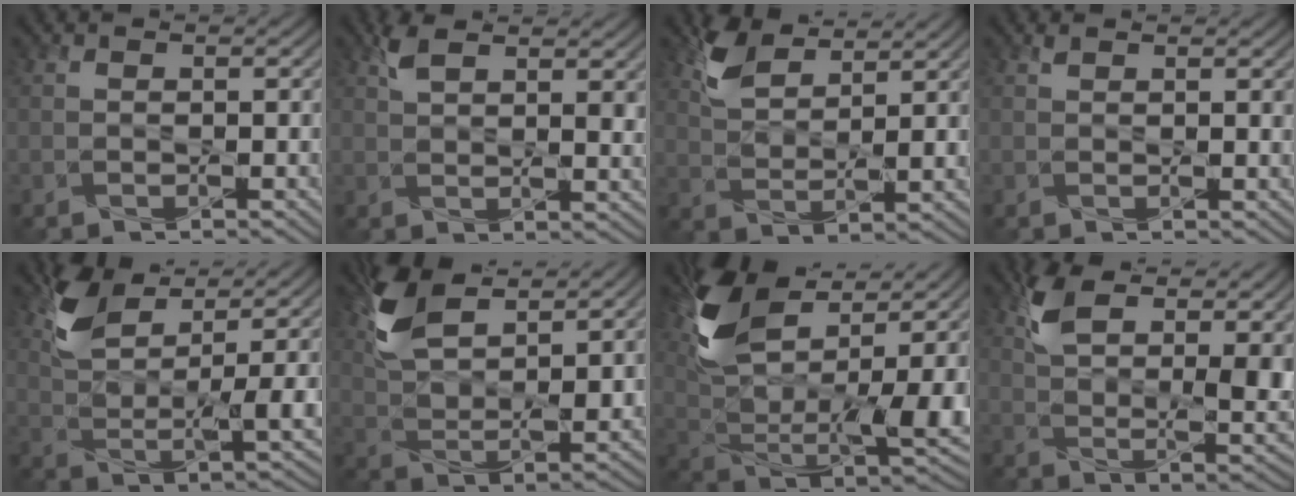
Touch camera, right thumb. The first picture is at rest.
{"total": 5.8, "force": [3.0, 2.0, 4.6], "torque": [-0.087, 0.003, 0.060]}
{"total": 6.4, "force": [4.6, 2.2, 3.9], "torque": [-0.094, 0.000, 0.098]}
{"total": 1.2, "force": [0.9, 0.2, 0.8], "torque": [-0.015, -0.001, 0.018]}
{"total": 9.7, "force": [5.4, 3.3, 7.3], "torque": [-0.152, -0.003, 0.111]}
{"total": 11.2, "force": [6.9, 4.3, 7.7], "torque": [-0.176, 0.002, 0.141]}
{"total": 16.1, "force": [6.8, 8.1, 12.2], "torque": [-0.264, 0.011, 0.129]}
{"total": 14.8, "force": [6.6, 6.7, 11.5], "torque": [-0.203, -0.003, 0.117]}